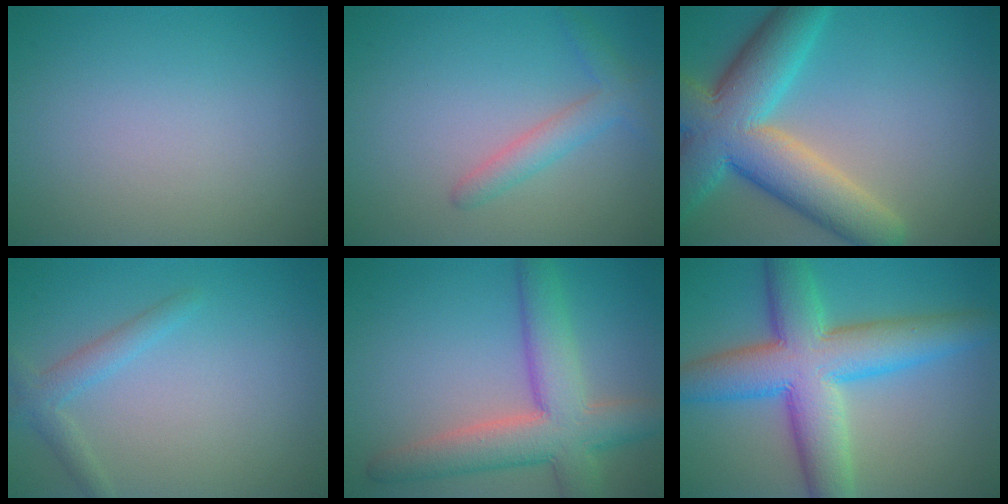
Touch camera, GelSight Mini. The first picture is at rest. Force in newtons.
{"total": 2.3, "press": 2.3, "slide": 0.1}
{"total": 10.7, "press": 10.6, "slide": 0.6}
{"total": 2.1, "press": 2.1, "slide": 0.1}
{"total": 7.5, "press": 7.5, "slide": 0.6}
{"total": 10.2, "press": 10.2, "slide": 0.2}